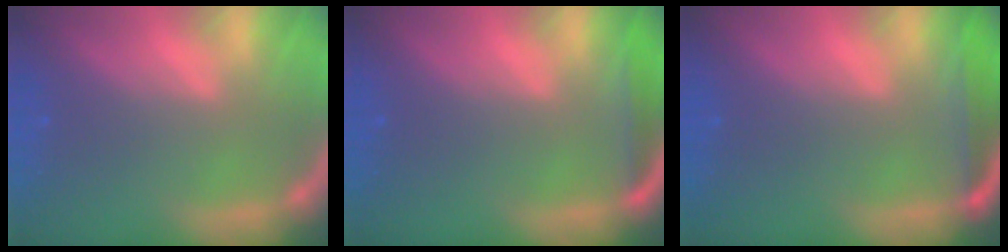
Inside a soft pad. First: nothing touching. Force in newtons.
{"total": 1.9}
{"total": 3.0}